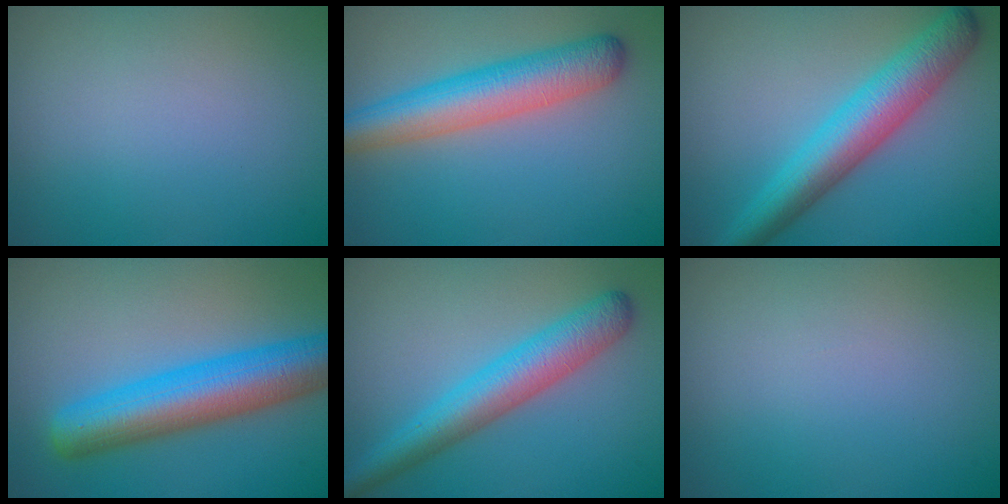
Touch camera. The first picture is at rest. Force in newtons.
{"total": 6.2, "press": 6.2, "slide": 0.2}
{"total": 6.6, "press": 6.6, "slide": 0.1}
{"total": 8.4, "press": 8.4, "slide": 0.2}
{"total": 5.5, "press": 5.5, "slide": 0.1}
{"total": 0.0}